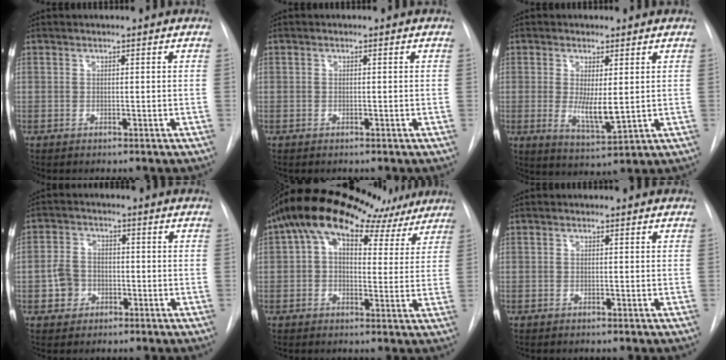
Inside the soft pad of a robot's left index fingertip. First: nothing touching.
{"total": 0.0}
{"total": 6.1, "force": [0.1, 1.7, 5.8], "torque": [-0.101, -0.017, 0.010]}
{"total": 4.9, "force": [-1.6, 4.1, 1.9], "torque": [-0.043, 0.015, -0.025]}
{"total": 16.9, "force": [11.8, 8.4, 8.8], "torque": [-0.136, 0.072, 0.159]}
{"total": 0.0}